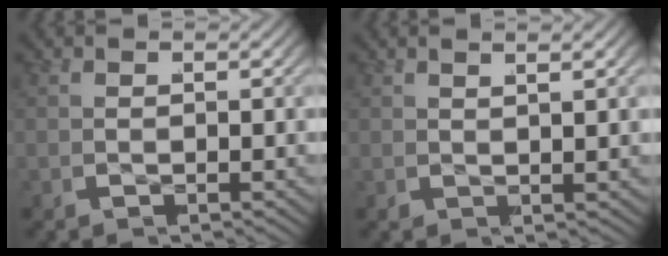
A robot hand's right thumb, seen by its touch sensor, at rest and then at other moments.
{"total": 1.7, "force": [0.9, -1.4, -0.2], "torque": [0.008, 0.013, 0.017]}